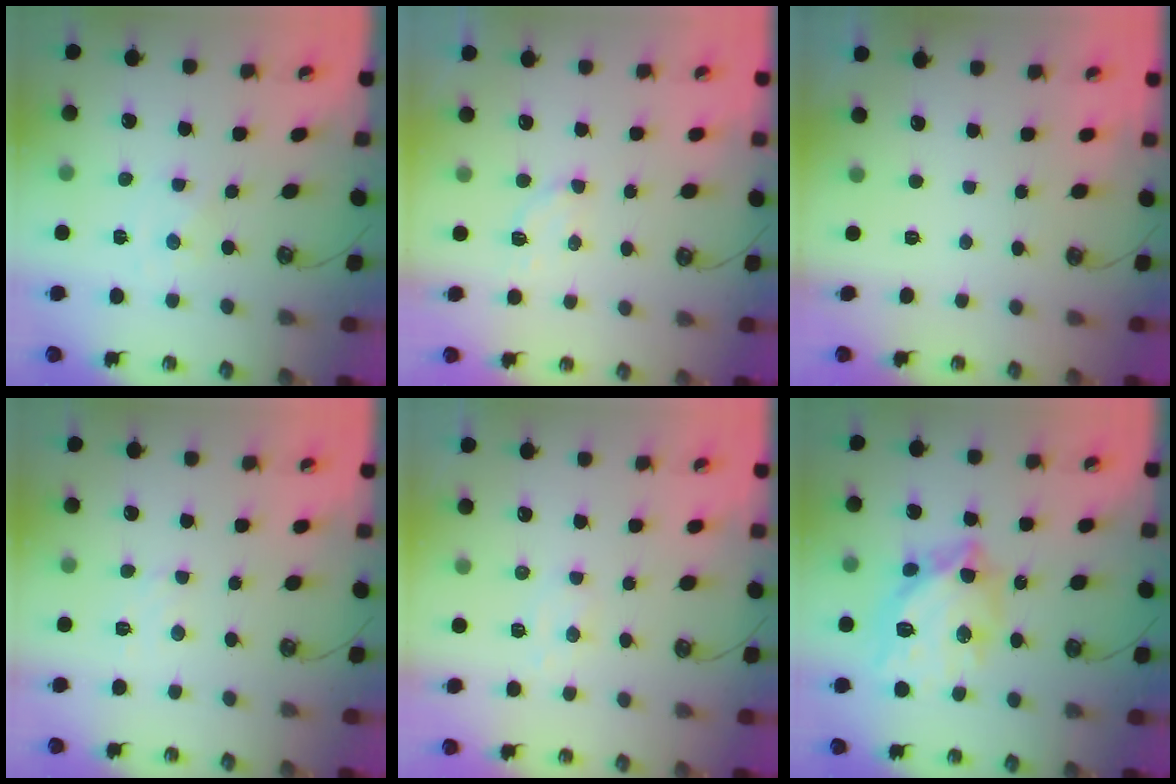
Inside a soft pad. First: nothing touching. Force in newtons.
{"total": 4.8, "press": 4.7, "slide": 0.7}
{"total": 0.0}
{"total": 4.8, "press": 4.8, "slide": 0.7}
{"total": 6.6, "press": 6.6, "slide": 0.9}
{"total": 18.5, "press": 18.4, "slide": 2.1}